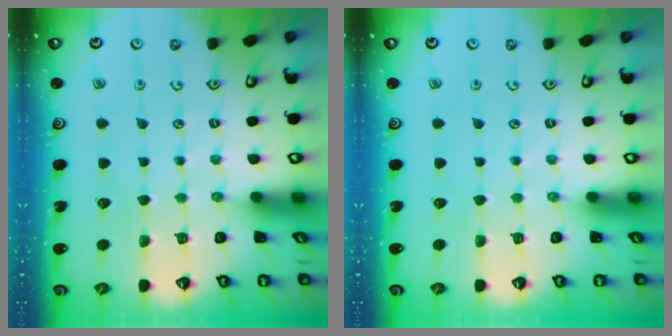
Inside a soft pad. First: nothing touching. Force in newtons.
{"total": 0.0}